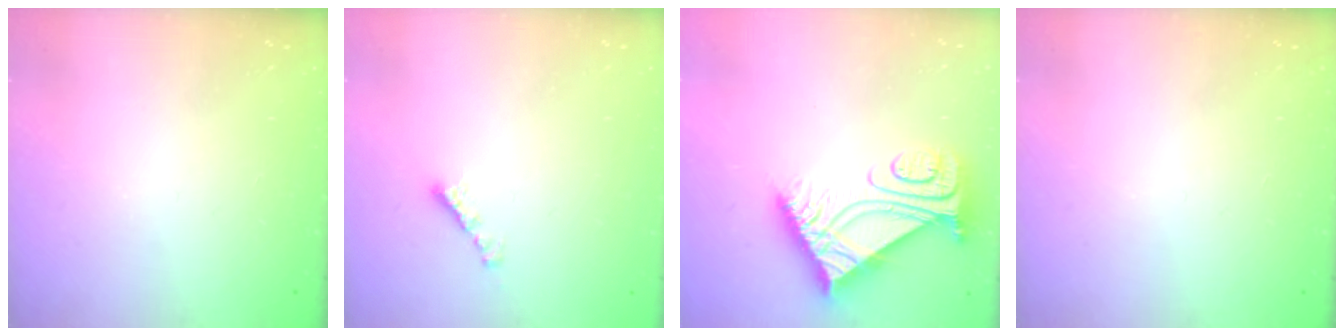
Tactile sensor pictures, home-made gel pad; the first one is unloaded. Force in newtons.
{"total": 2.4, "press": 2.4, "slide": 0.4}
{"total": 8.2, "press": 8.1, "slide": 0.7}
{"total": 0.0}